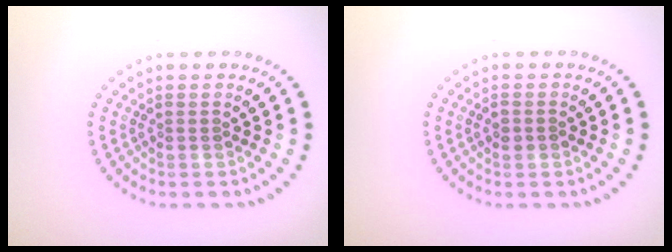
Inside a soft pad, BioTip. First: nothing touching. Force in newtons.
{"total": 1.0, "press": 1.0, "slide": 0.1}